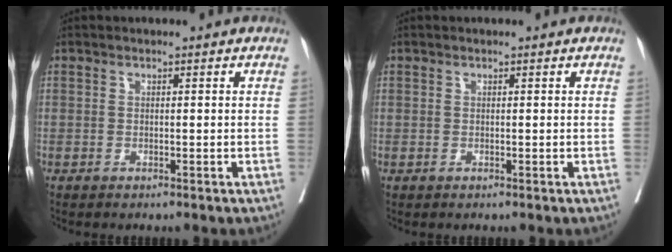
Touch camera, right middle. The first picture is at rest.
{"total": 0.0}